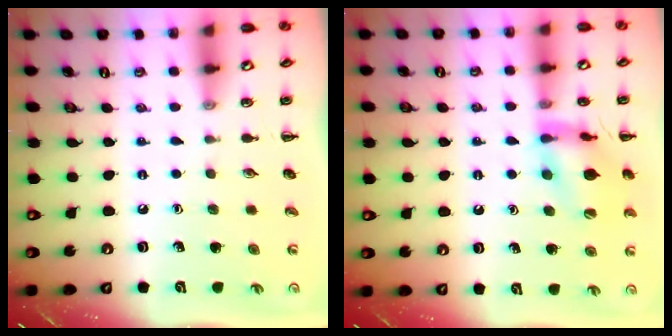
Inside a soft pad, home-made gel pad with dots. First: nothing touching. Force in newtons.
{"total": 14.7, "press": 14.7, "slide": 1.1}